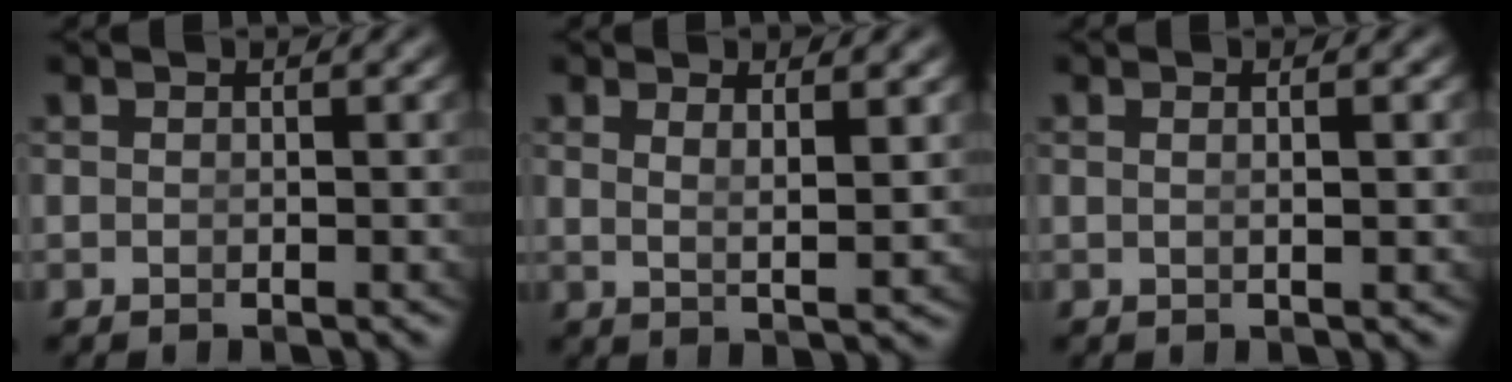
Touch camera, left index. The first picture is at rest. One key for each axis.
{"total": 2.3, "fx": 1.0, "fy": -0.5, "fz": 2.0, "tx": -0.038, "ty": -0.017, "tz": 0.032}
{"total": 1.1, "fx": 0.0, "fy": -0.6, "fz": 1.0, "tx": -0.016, "ty": -0.007, "tz": 0.006}